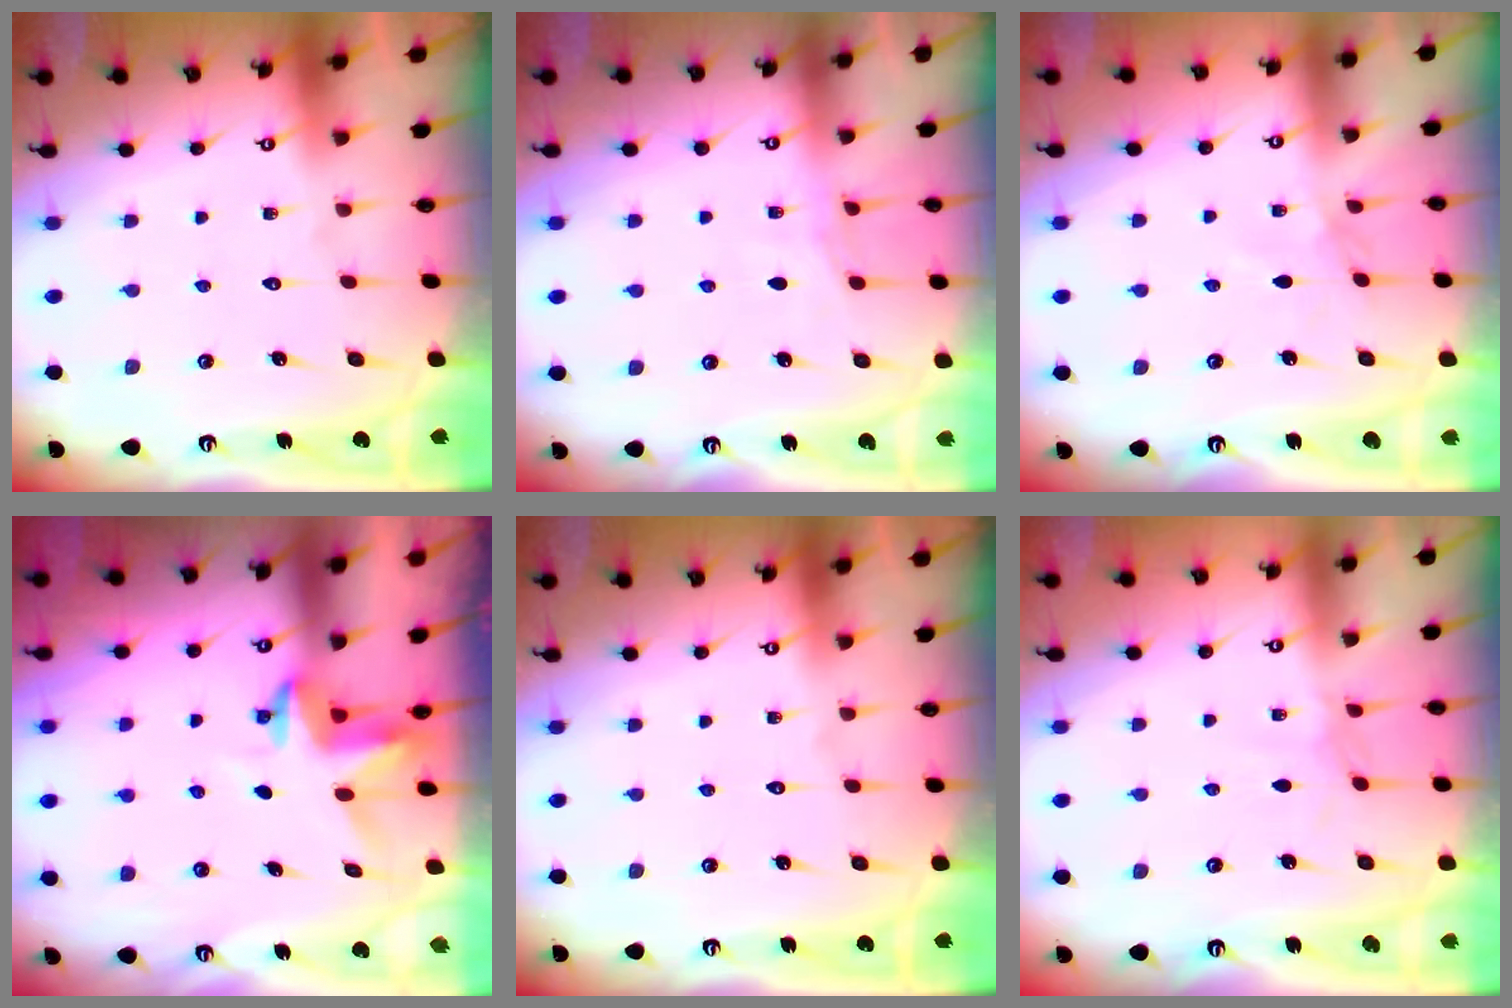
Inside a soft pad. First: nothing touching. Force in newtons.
{"total": 4.6, "press": 4.5, "slide": 0.6}
{"total": 2.1, "press": 2.0, "slide": 0.4}
{"total": 3.7, "press": 3.7, "slide": 0.3}
{"total": 0.0}
{"total": 1.9, "press": 1.9, "slide": 0.5}